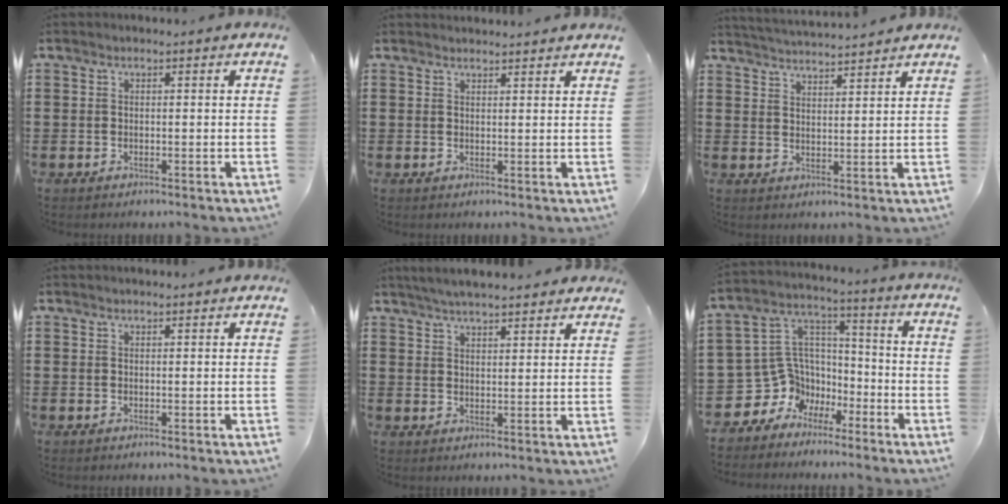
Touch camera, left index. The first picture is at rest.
{"total": 1.5, "force": [1.5, 0.0, 0.0], "torque": [-0.005, 0.000, 0.029]}
{"total": 3.2, "force": [3.1, -0.6, -0.1], "torque": [-0.011, -0.019, 0.054]}
{"total": 0.8, "force": [0.8, 0.0, 0.1], "torque": [-0.004, -0.001, 0.016]}
{"total": 4.3, "force": [4.1, -0.1, 1.1], "torque": [-0.034, -0.012, 0.075]}
{"total": 7.6, "force": [-3.6, 6.7, 0.6], "torque": [-0.060, -0.007, -0.069]}